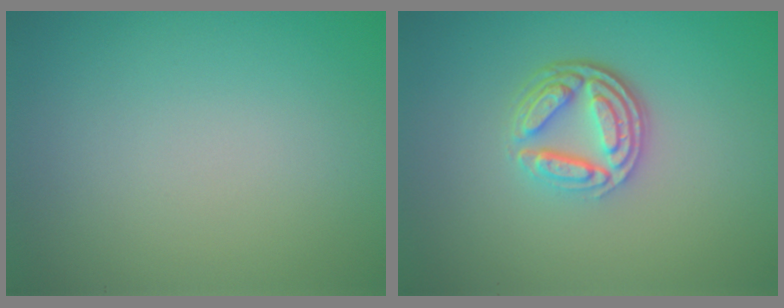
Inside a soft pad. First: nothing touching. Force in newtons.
{"total": 4.6, "press": 3.5, "slide": 3.1}